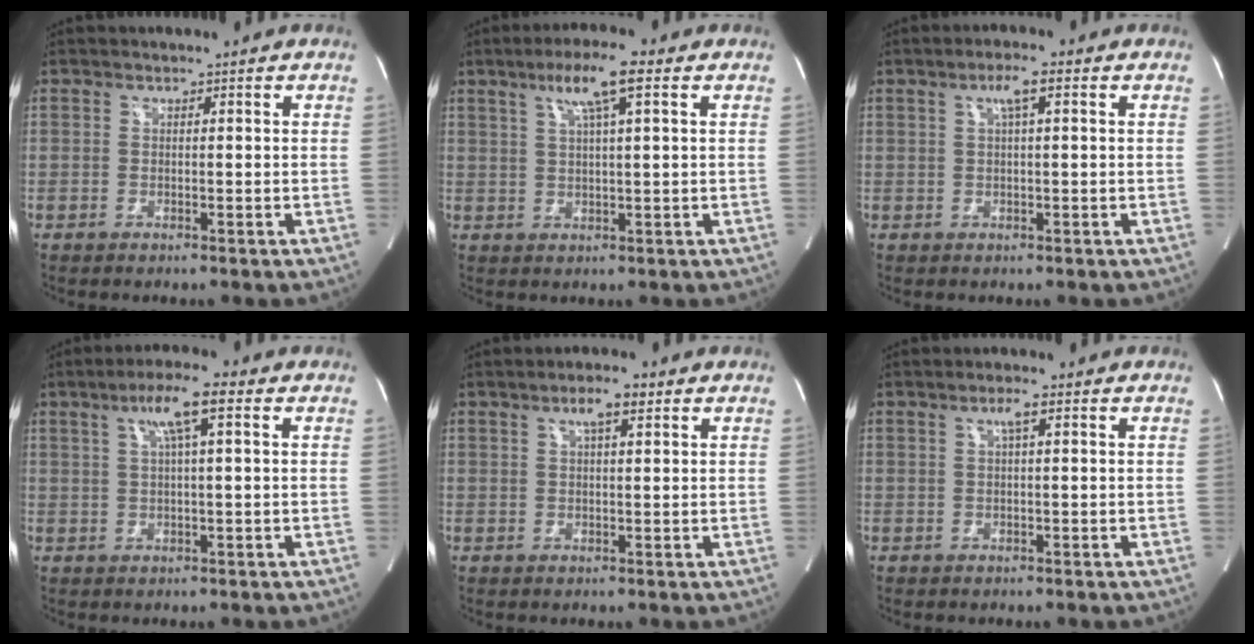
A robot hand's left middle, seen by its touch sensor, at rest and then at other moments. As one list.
[{"total": 7.0, "force": [3.4, 0.1, 6.1], "torque": [-0.113, 0.013, 0.059]}, {"total": 3.2, "force": [1.2, 0.2, 3.0], "torque": [-0.053, 0.008, 0.021]}, {"total": 6.5, "force": [2.6, 0.2, 6.0], "torque": [-0.109, 0.014, 0.045]}, {"total": 3.7, "force": [1.9, 0.6, 3.1], "torque": [-0.058, 0.009, 0.034]}, {"total": 1.9, "force": [0.7, 0.0, 1.8], "torque": [-0.035, 0.003, 0.012]}]